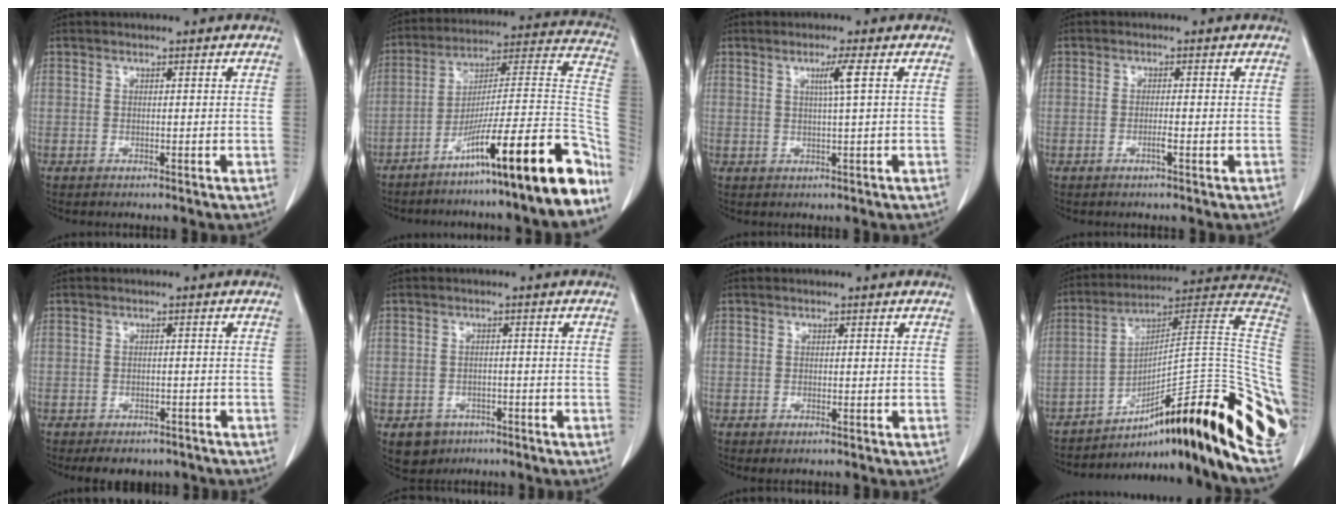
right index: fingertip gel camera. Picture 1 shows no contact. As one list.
[{"total": 22.5, "force": [-14.2, 0.1, 17.5], "torque": [-0.188, 0.028, -0.235]}, {"total": 2.8, "force": [0.9, -0.8, 2.5], "torque": [-0.043, -0.002, 0.016]}, {"total": 1.5, "force": [-0.7, -0.1, 1.3], "torque": [-0.032, -0.002, -0.012]}, {"total": 6.1, "force": [-4.9, 3.1, 1.8], "torque": [-0.009, 0.009, -0.061]}, {"total": 4.3, "force": [-2.3, 3.6, 0.7], "torque": [-0.005, 0.007, -0.029]}, {"total": 0.8, "force": [-0.4, 0.3, 0.6], "torque": [-0.008, -0.003, -0.004]}, {"total": 32.1, "force": [-14.6, 3.7, 28.3], "torque": [-0.283, 0.027, -0.219]}]